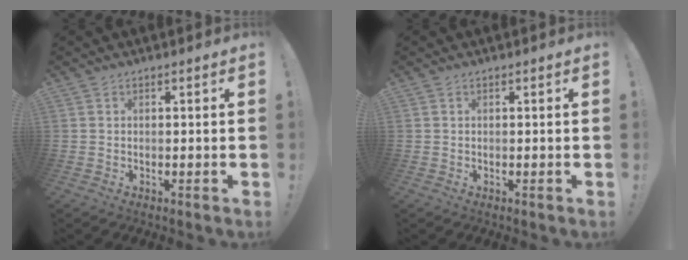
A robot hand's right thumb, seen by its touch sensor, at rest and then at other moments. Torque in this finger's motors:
{"motor_torque": [0.05, 0.01, 0.10, -0.07, 0.06]}